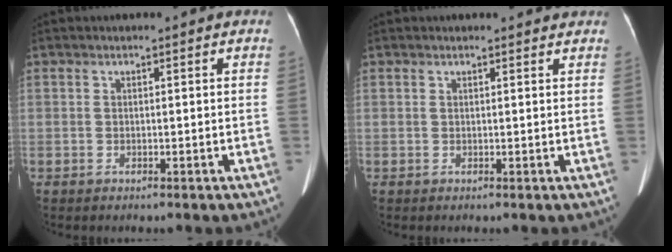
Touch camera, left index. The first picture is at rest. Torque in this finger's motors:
{"motor_torque": [-0.32, -0.26, -0.12, -0.02]}